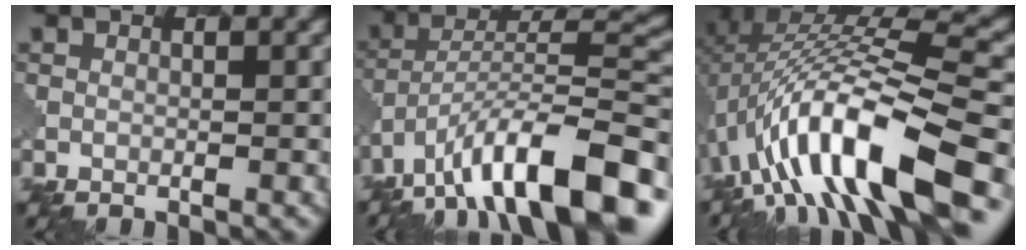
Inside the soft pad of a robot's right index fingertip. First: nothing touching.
{"total": 13.7, "force": [-8.5, 4.4, 9.9], "torque": [-0.156, 0.020, -0.142]}
{"total": 13.4, "force": [-4.6, 4.5, 11.7], "torque": [-0.208, 0.022, -0.066]}